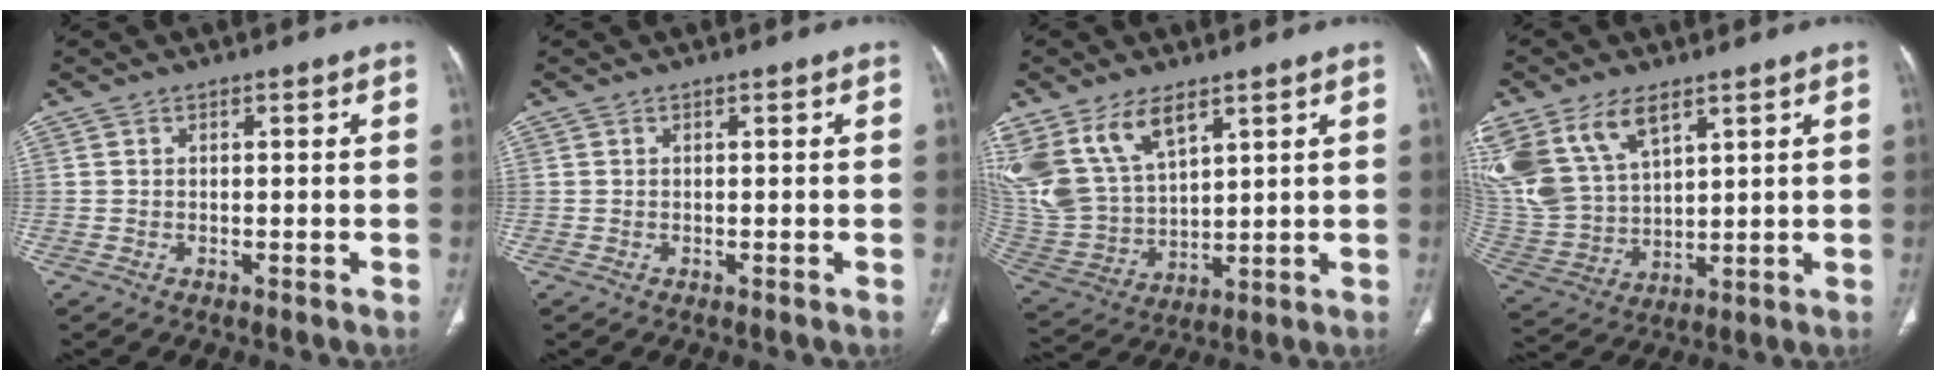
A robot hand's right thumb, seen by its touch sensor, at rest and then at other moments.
{"total": 0.0}
{"total": 16.2, "force": [9.2, 8.7, 10.1], "torque": [-0.203, -0.031, 0.203]}
{"total": 18.1, "force": [9.6, 10.4, 11.3], "torque": [-0.246, -0.018, 0.203]}